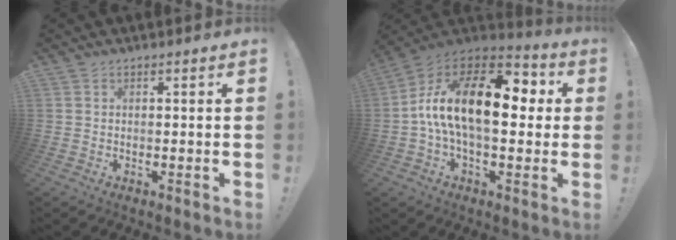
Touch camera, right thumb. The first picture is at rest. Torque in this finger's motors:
{"motor_torque": [2.51, 2.50, 0.74, 0.07, 0.72]}